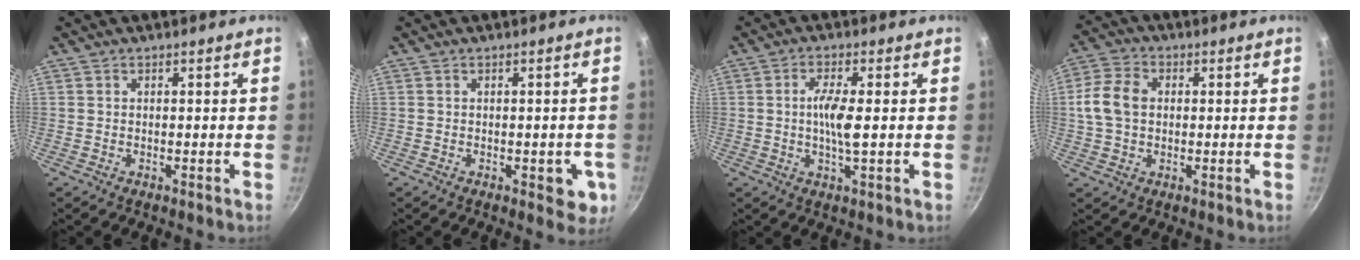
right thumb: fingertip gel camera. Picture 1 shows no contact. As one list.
[{"total": 5.0, "force": [-1.3, 2.6, 4.1], "torque": [-0.024, 0.001, -0.014]}, {"total": 5.6, "force": [0.0, 0.9, 5.5], "torque": [-0.112, 0.000, -0.002]}, {"total": 8.5, "force": [0.7, 6.2, 5.7], "torque": [-0.103, 0.016, 0.003]}]